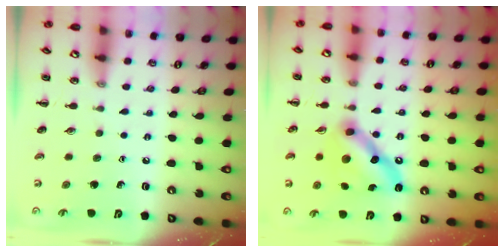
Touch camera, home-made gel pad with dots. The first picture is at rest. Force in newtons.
{"total": 13.1, "press": 13.0, "slide": 1.4}